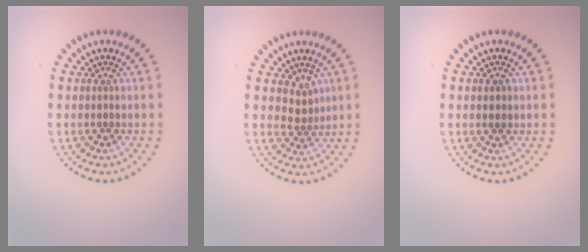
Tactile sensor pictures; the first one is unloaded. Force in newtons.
{"total": 2.0, "press": 1.4, "slide": 1.4}
{"total": 1.1, "press": 1.0, "slide": 0.2}